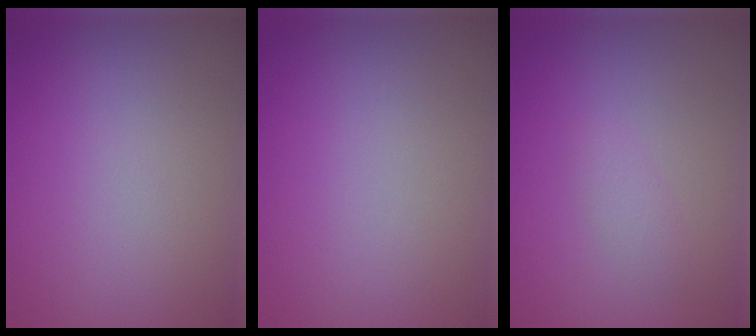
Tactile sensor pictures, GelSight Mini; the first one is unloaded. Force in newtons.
{"total": 0.0}
{"total": 1.0, "press": 1.0, "slide": 0.0}